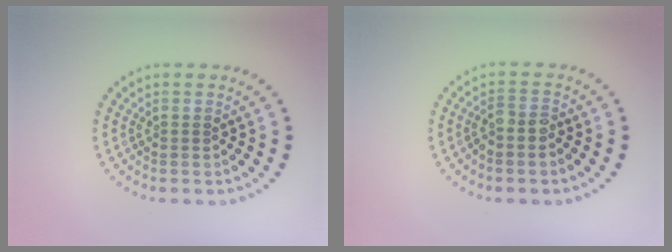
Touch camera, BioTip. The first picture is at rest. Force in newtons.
{"total": 1.8, "press": 1.5, "slide": 1.0}